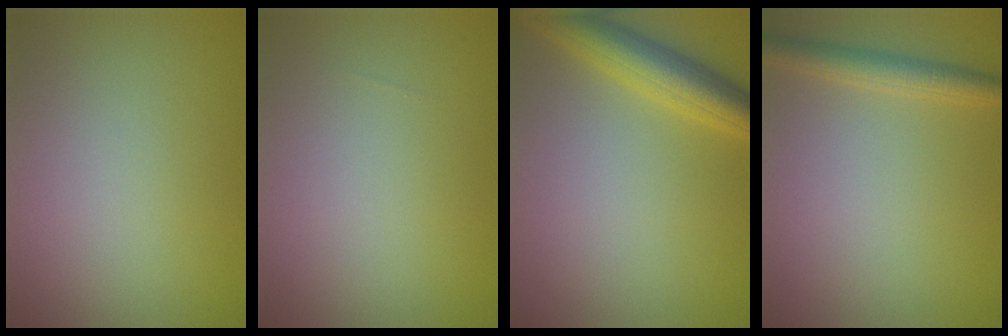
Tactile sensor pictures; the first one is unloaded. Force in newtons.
{"total": 0.0}
{"total": 4.8, "press": 4.8, "slide": 0.2}
{"total": 2.5, "press": 2.5, "slide": 0.1}